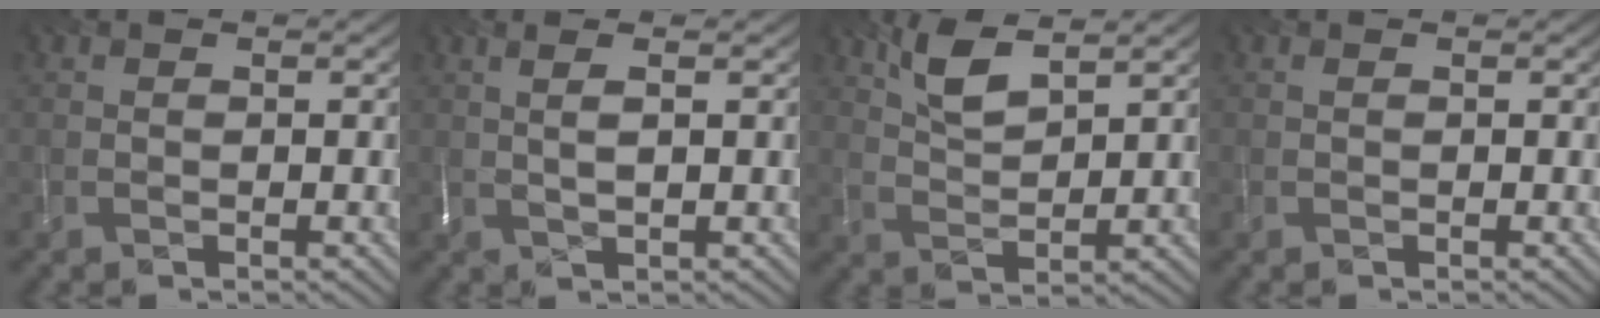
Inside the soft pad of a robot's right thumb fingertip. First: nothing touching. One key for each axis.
{"total": 2.5, "fx": 0.8, "fy": 0.3, "fz": 2.3, "tx": -0.046, "ty": 0.005, "tz": 0.017}
{"total": 4.8, "fx": 3.2, "fy": 1.4, "fz": 3.3, "tx": -0.085, "ty": -0.001, "tz": 0.068}
{"total": 0.0}